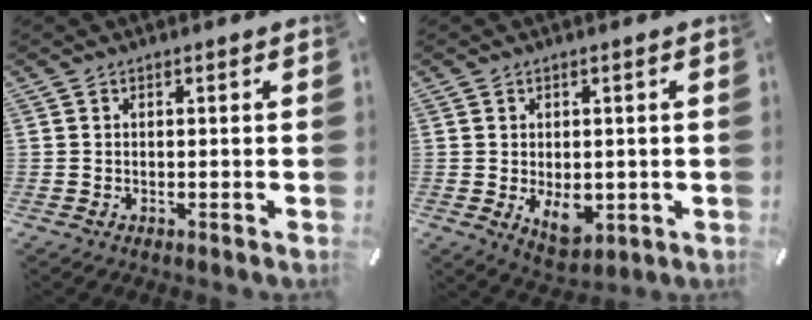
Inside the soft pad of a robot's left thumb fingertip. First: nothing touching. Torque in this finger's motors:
{"motor_torque": [-0.01, 0.92, 0.07, 0.00, 0.04]}